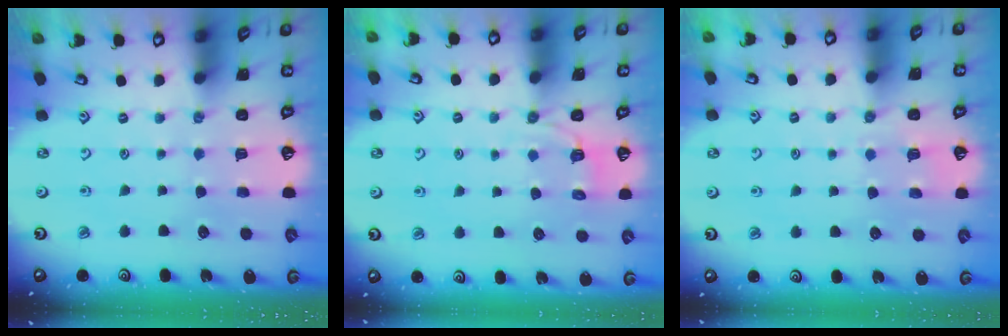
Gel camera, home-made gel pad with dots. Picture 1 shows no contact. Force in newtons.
{"total": 2.7, "press": 1.4, "slide": 2.3}
{"total": 4.3, "press": 4.2, "slide": 0.9}